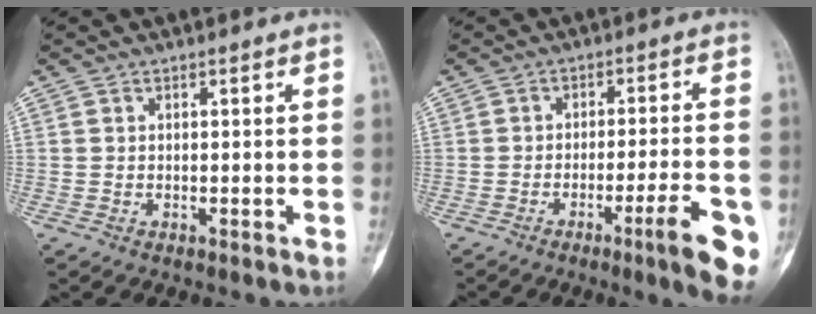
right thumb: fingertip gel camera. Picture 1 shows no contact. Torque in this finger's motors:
{"motor_torque": [-0.16, 0.51, 0.10, -0.12, 0.06]}